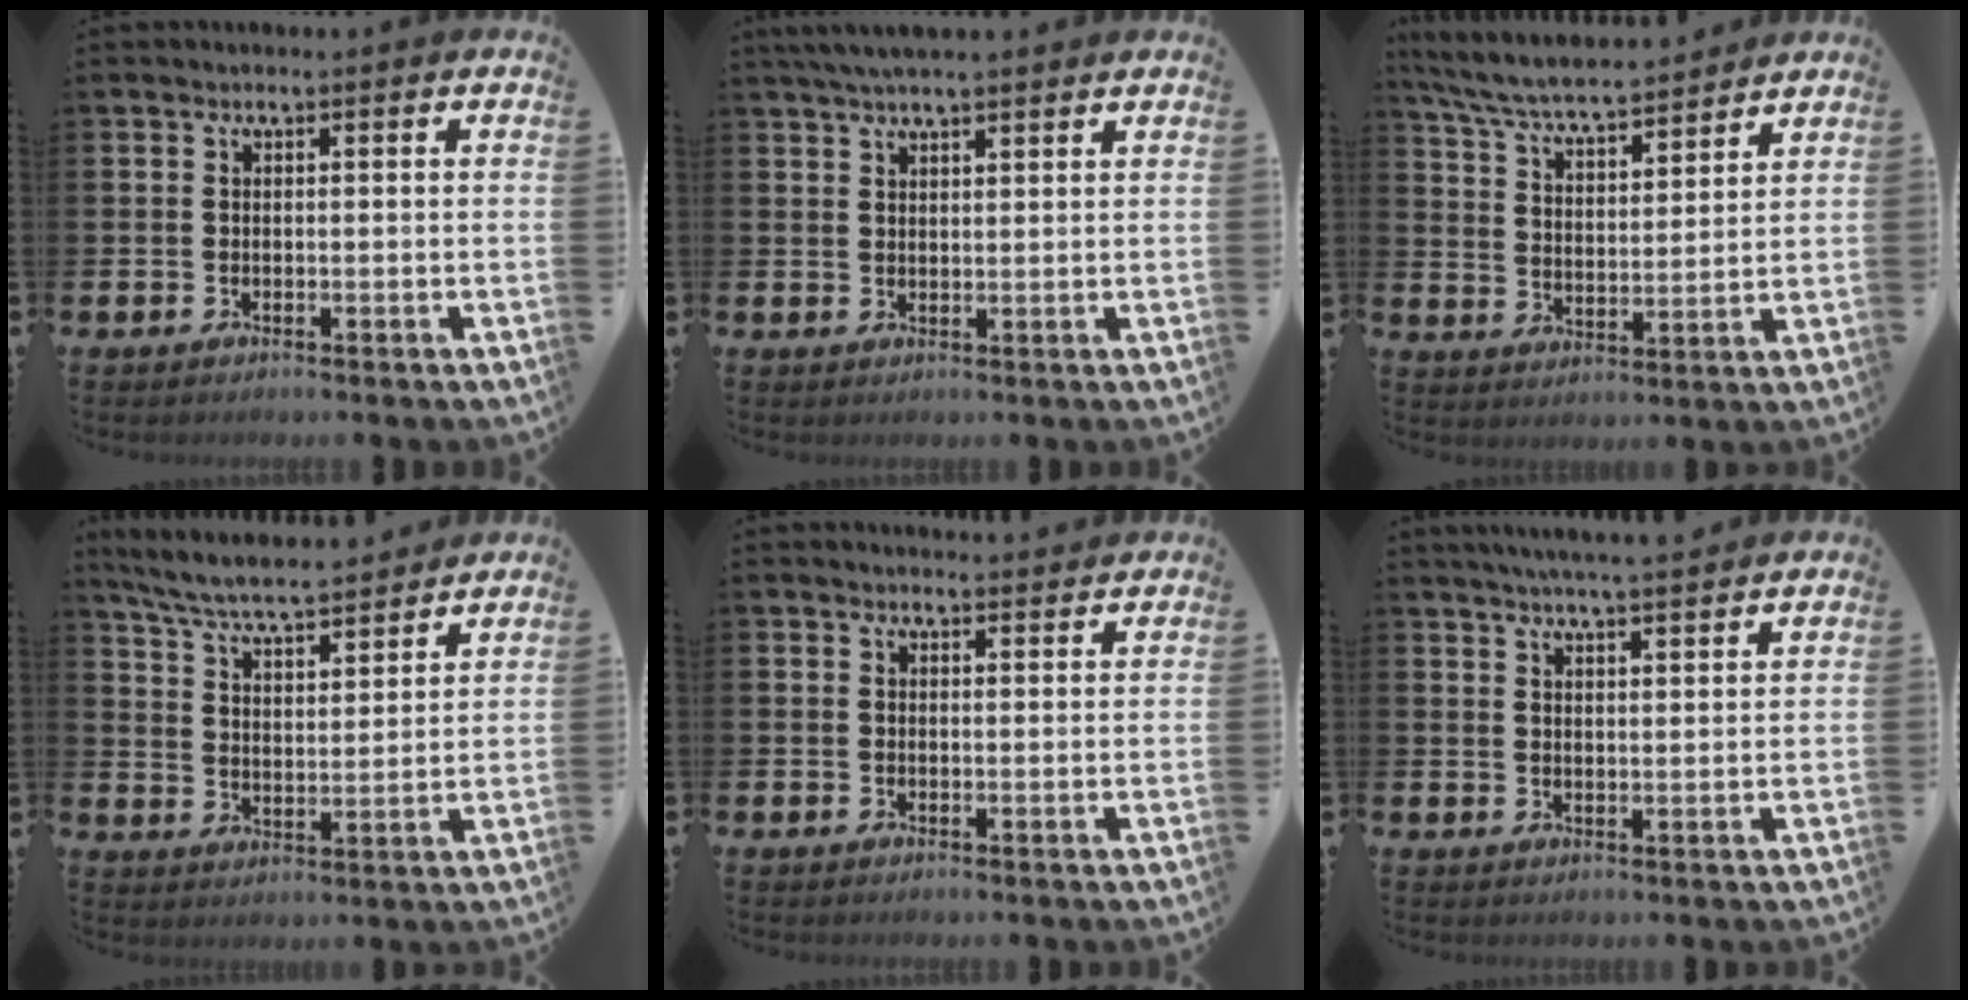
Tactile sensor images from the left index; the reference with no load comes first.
{"total": 3.9, "force": [3.5, 0.3, 1.6], "torque": [-0.039, -0.005, 0.064]}
{"total": 6.9, "force": [6.6, 0.6, 1.9], "torque": [-0.067, -0.045, 0.114]}
{"total": 6.8, "force": [6.5, 0.5, 1.9], "torque": [-0.066, -0.045, 0.112]}
{"total": 2.0, "force": [2.0, 0.1, -0.1], "torque": [0.009, -0.014, 0.034]}
{"total": 5.0, "force": [4.8, -0.5, 1.1], "torque": [-0.031, -0.019, 0.087]}